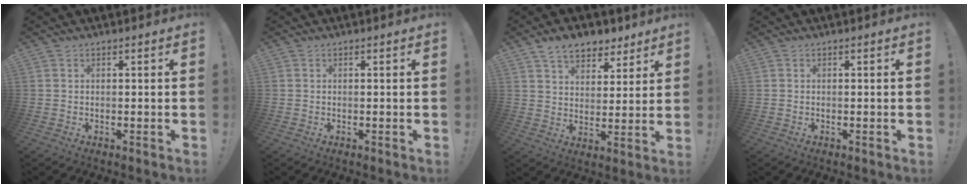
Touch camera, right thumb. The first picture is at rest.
{"total": 0.0}
{"total": 9.9, "force": [7.0, 5.8, 3.9], "torque": [-0.057, -0.038, 0.133]}
{"total": 0.0}